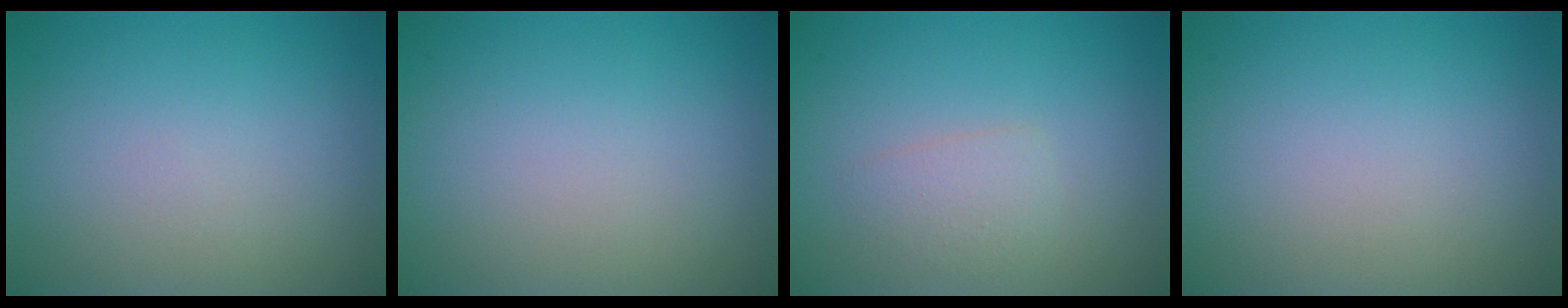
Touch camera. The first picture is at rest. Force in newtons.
{"total": 0.0}
{"total": 1.6, "press": 1.6, "slide": 0.0}
{"total": 0.0}